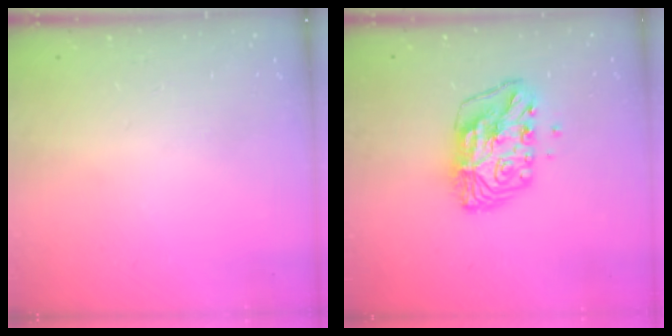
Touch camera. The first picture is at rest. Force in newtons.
{"total": 11.3, "press": 11.2, "slide": 1.6}